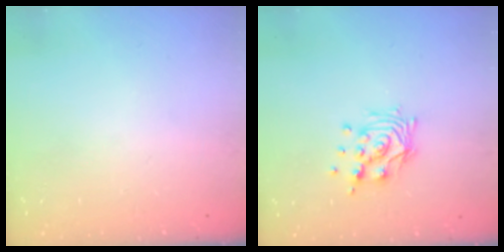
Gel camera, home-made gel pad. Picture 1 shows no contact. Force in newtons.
{"total": 11.1, "press": 11.0, "slide": 0.9}